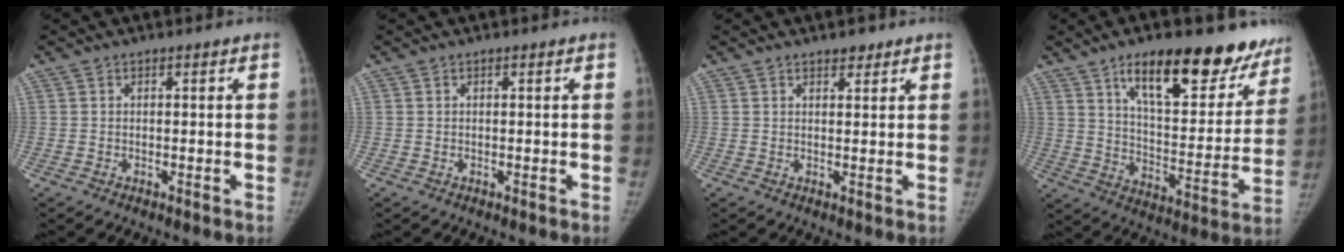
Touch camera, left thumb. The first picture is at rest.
{"total": 0.0}
{"total": 2.1, "force": [1.6, 0.9, 0.9], "torque": [-0.005, -0.010, 0.022]}
{"total": 23.9, "force": [15.7, 9.7, 15.2], "torque": [-0.153, -0.067, 0.234]}